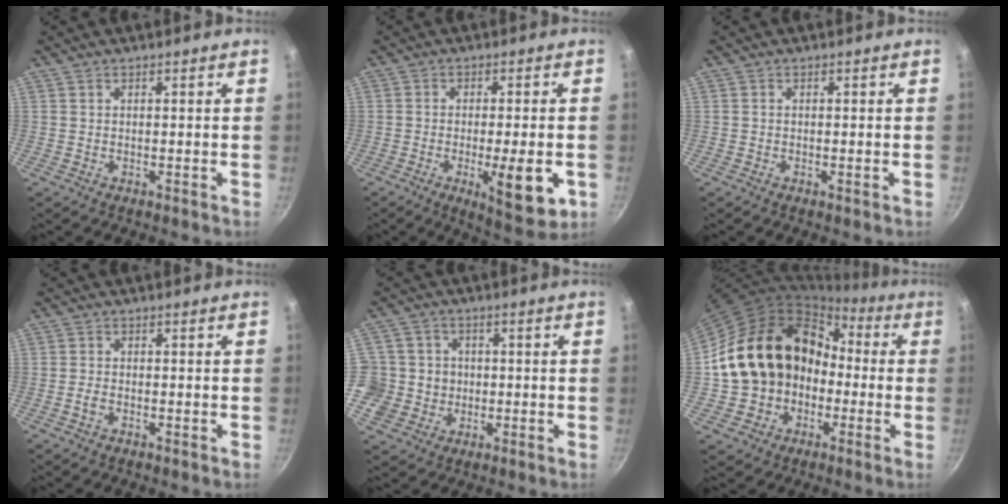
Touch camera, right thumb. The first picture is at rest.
{"total": 11.3, "force": [-3.3, 3.1, 10.4], "torque": [-0.137, -0.001, -0.040]}
{"total": 0.7, "force": [-0.3, 0.1, 0.6], "torque": [-0.012, 0.001, -0.006]}
{"total": 1.6, "force": [-0.7, 1.0, 1.0], "torque": [-0.026, 0.010, -0.015]}
{"total": 9.4, "force": [-0.8, 9.0, 2.3], "torque": [-0.022, 0.014, -0.018]}
{"total": 18.2, "force": [-1.3, 15.2, 10.0], "torque": [-0.142, 0.063, -0.012]}